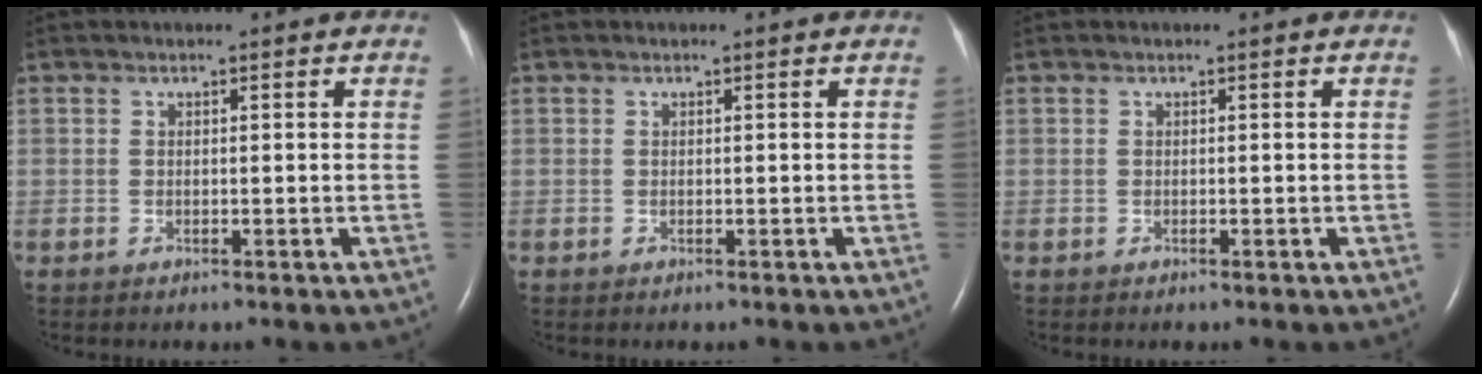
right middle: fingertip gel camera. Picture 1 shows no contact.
{"total": 0.0}
{"total": 0.0}